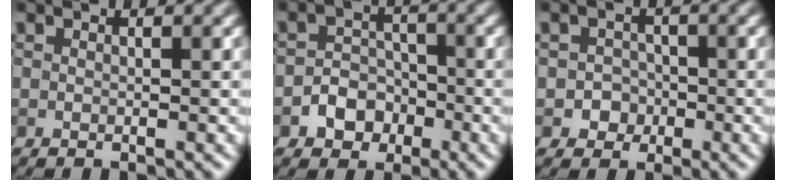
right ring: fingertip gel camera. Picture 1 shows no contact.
{"total": 3.1, "force": [-1.5, 2.5, 1.0], "torque": [-0.002, 0.006, -0.026]}
{"total": 2.0, "force": [-0.6, 1.8, 0.3], "torque": [0.009, 0.002, -0.014]}